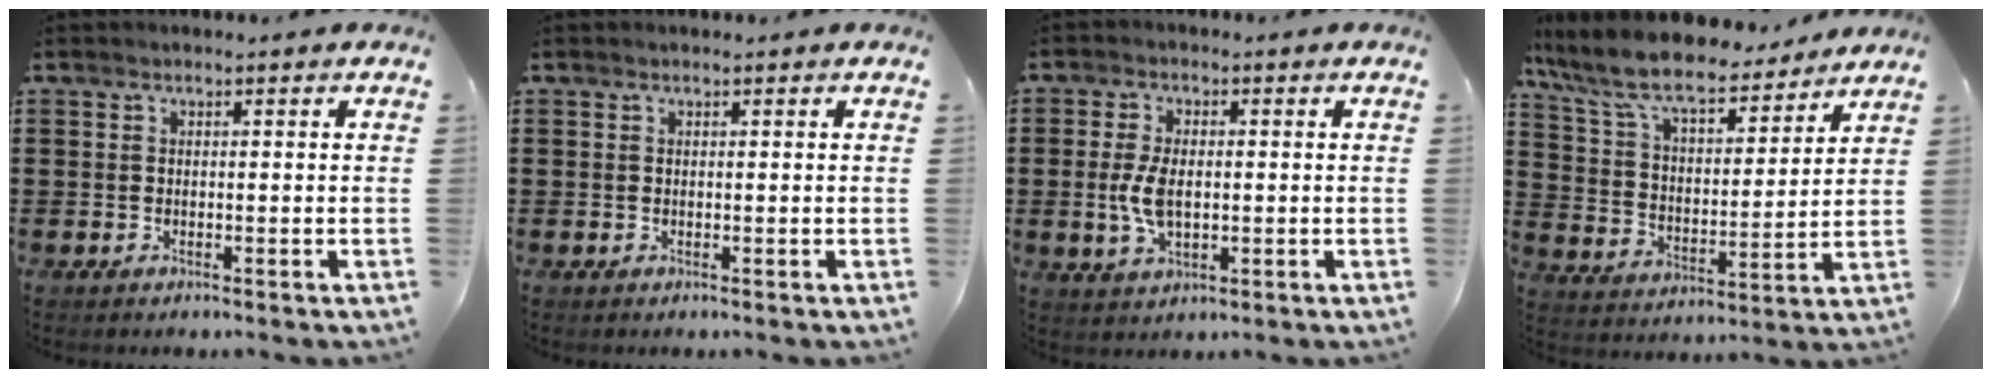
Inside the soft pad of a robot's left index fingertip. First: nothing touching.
{"total": 0.0}
{"total": 5.7, "force": [-0.1, 2.9, 4.9], "torque": [-0.121, -0.003, -0.010]}
{"total": 9.8, "force": [8.6, 1.7, 4.2], "torque": [-0.118, -0.048, 0.149]}